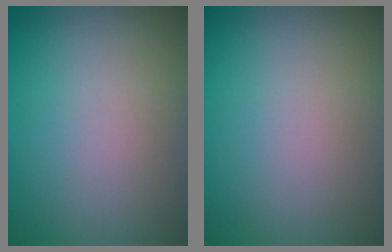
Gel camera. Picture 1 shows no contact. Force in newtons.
{"total": 0.0}